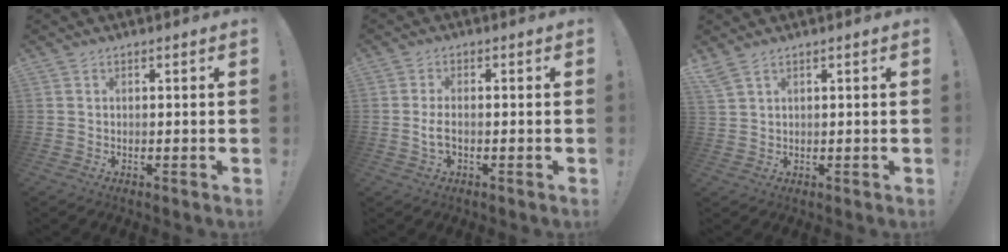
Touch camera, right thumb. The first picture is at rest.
{"total": 3.3, "force": [-0.7, 1.3, 2.9], "torque": [-0.056, -0.002, -0.015]}
{"total": 3.3, "force": [2.6, 0.7, 2.0], "torque": [-0.043, -0.010, 0.050]}